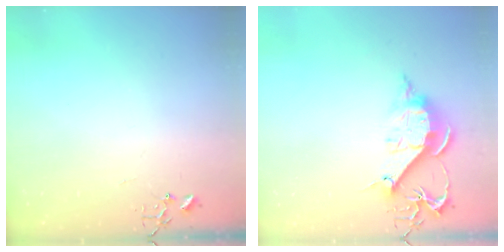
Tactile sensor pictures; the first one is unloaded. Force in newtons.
{"total": 12.5, "press": 12.5, "slide": 0.2}